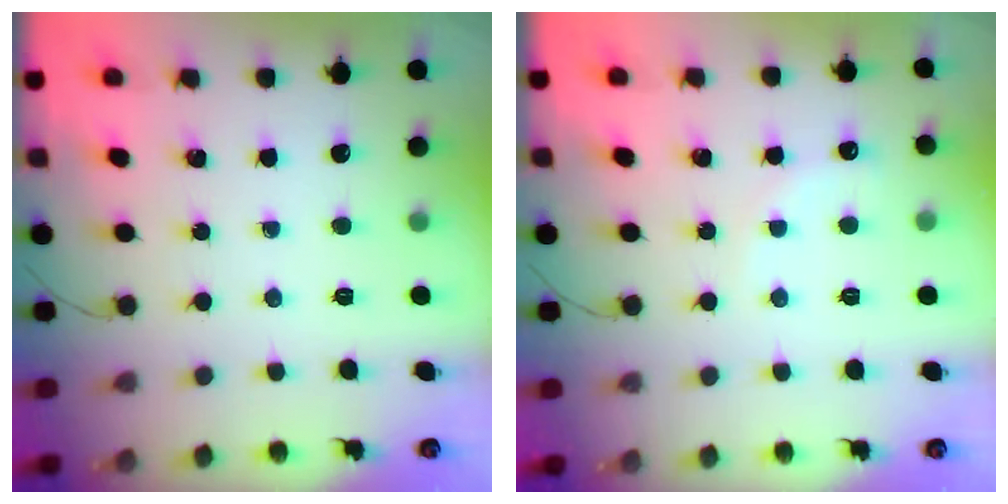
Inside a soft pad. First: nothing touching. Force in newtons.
{"total": 3.8, "press": 3.7, "slide": 1.2}